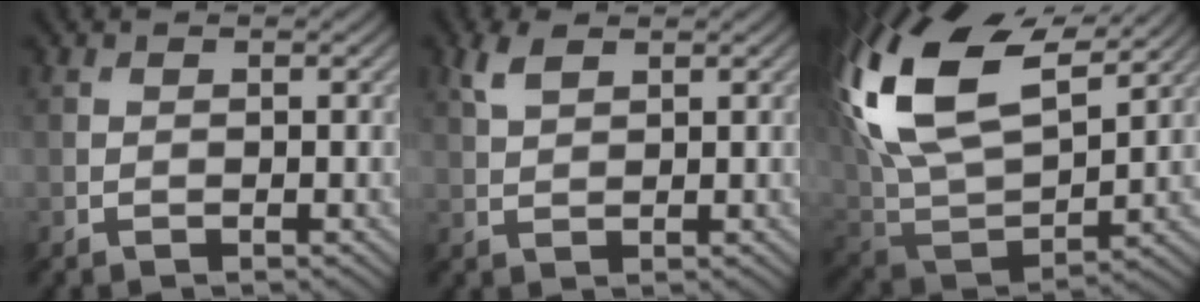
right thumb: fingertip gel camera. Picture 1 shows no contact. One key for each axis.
{"total": 2.8, "fx": 1.7, "fy": 1.2, "fz": 1.9, "tx": -0.048, "ty": 0.006, "tz": 0.036}
{"total": 18.0, "fx": 8.7, "fy": 9.2, "fz": 12.8, "tx": -0.322, "ty": 0.035, "tz": 0.166}